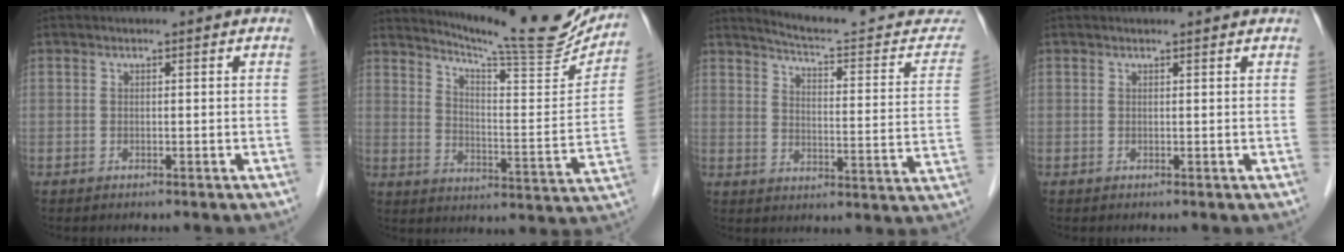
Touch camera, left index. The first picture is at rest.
{"total": 18.6, "force": [17.3, 1.2, 6.7], "torque": [-0.107, -0.062, 0.230]}
{"total": 19.0, "force": [18.2, 1.9, 5.2], "torque": [-0.062, -0.071, 0.217]}
{"total": 2.1, "force": [2.0, 0.2, 0.5], "torque": [-0.012, 0.011, 0.021]}